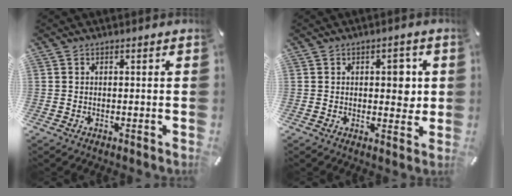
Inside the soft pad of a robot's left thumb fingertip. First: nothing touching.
{"total": 5.6, "force": [0.8, 3.5, 4.3], "torque": [-0.038, -0.010, 0.003]}